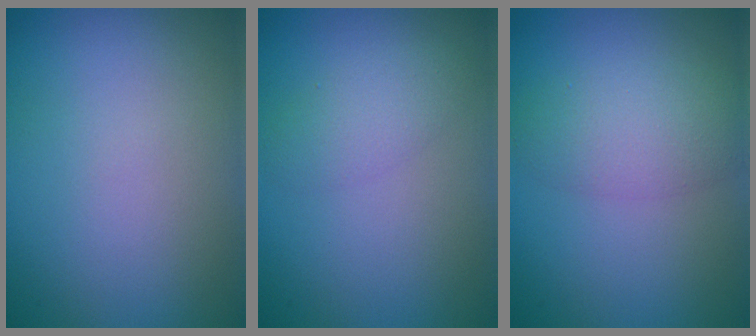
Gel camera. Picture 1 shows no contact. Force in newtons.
{"total": 1.9, "press": 1.9, "slide": 0.1}
{"total": 3.7, "press": 3.7, "slide": 0.2}